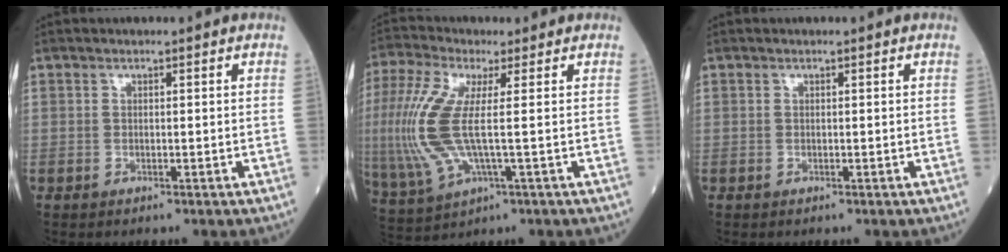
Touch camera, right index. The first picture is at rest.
{"total": 12.9, "force": [0.2, 3.2, 12.5], "torque": [-0.311, 0.000, 0.005]}
{"total": 0.0}